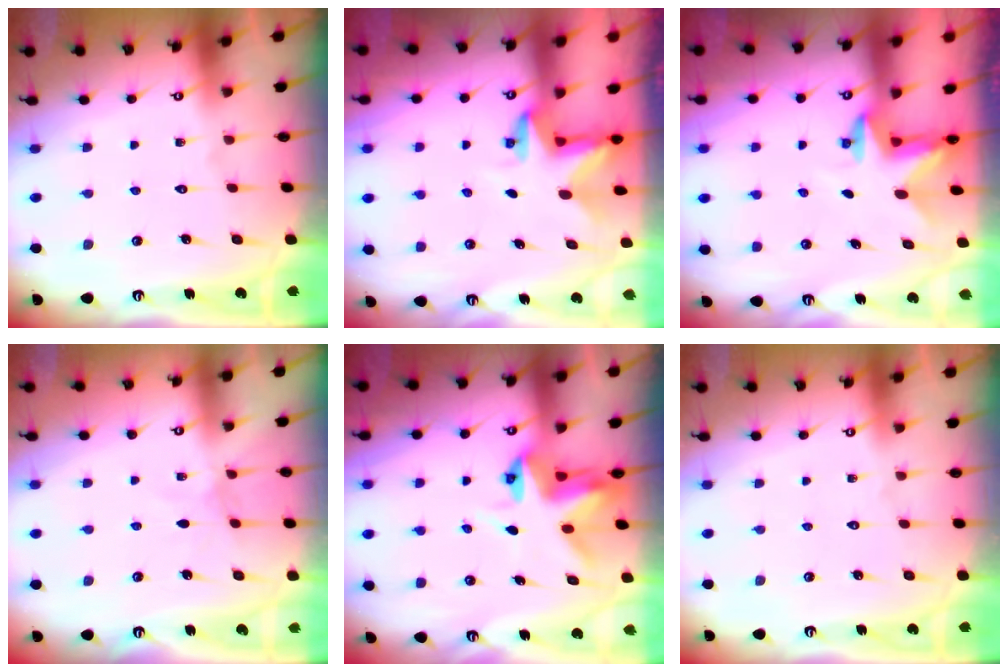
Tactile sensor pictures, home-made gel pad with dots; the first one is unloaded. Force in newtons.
{"total": 2.9, "press": 2.9, "slide": 0.2}
{"total": 2.4, "press": 2.4, "slide": 0.4}
{"total": 2.3, "press": 2.3, "slide": 0.4}
{"total": 4.9, "press": 4.9, "slide": 0.3}
{"total": 0.0}